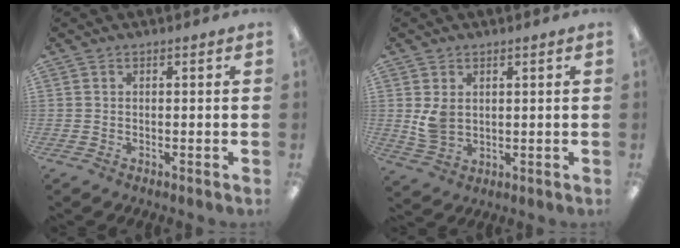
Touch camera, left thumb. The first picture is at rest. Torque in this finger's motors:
{"motor_torque": [0.70, 1.12, 0.56, -0.51, 0.03]}